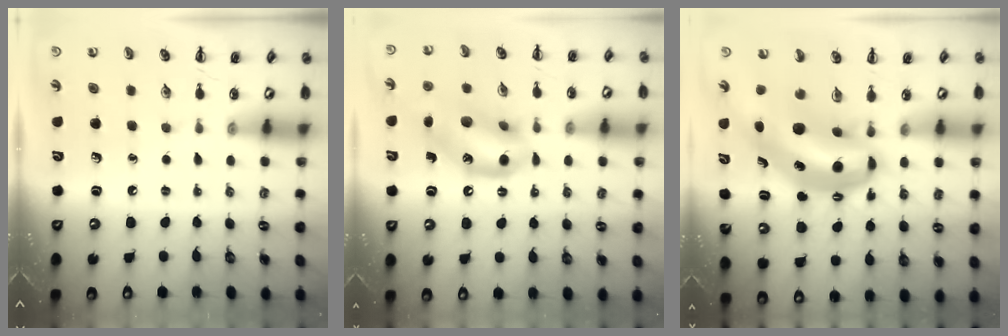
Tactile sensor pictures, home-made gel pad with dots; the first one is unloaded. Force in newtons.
{"total": 14.8, "press": 14.4, "slide": 3.3}
{"total": 10.2, "press": 9.9, "slide": 2.4}